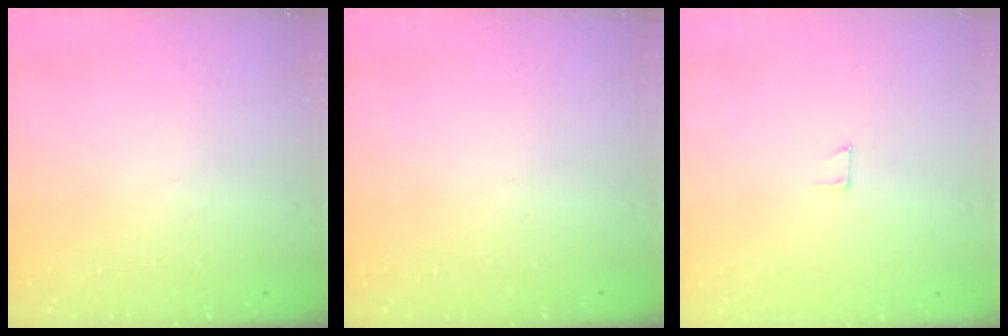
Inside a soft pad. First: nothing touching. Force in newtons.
{"total": 0.0}
{"total": 3.9, "press": 3.9, "slide": 0.2}